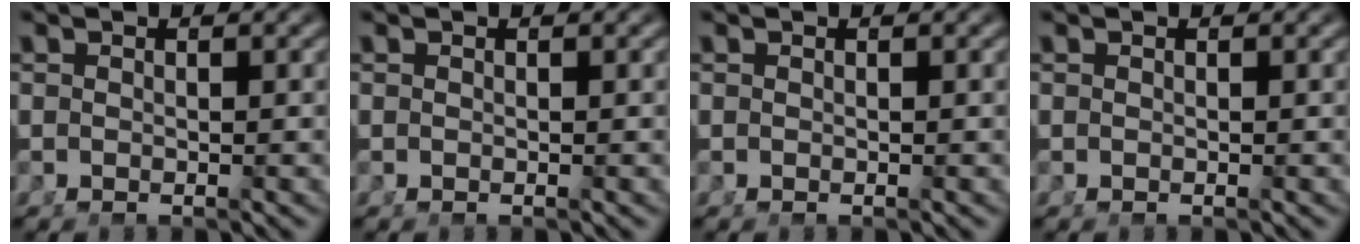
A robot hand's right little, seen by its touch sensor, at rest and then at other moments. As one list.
[{"total": 0.0}, {"total": 0.0}, {"total": 0.0}]